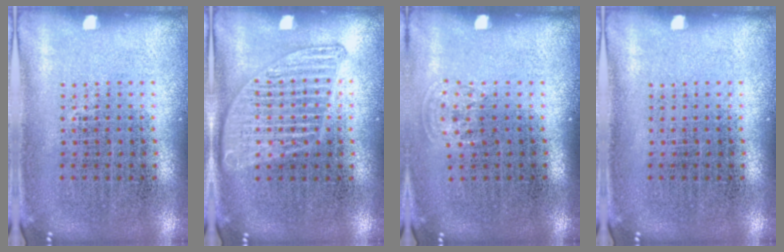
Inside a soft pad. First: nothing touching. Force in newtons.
{"total": 1.3, "press": 1.3, "slide": 0.1}
{"total": 0.8, "press": 0.6, "slide": 0.5}
{"total": 0.0}